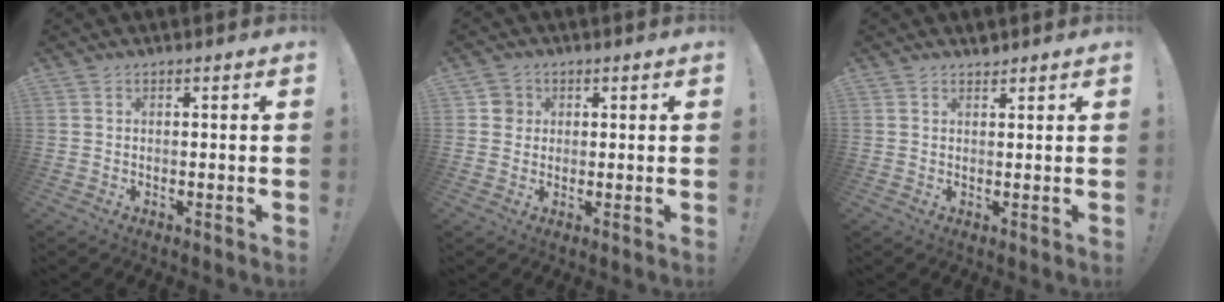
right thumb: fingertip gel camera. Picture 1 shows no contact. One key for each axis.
{"total": 3.6, "fx": 0.7, "fy": 3.4, "fz": 0.9, "tx": -0.012, "ty": 0.007, "tz": 0.014}
{"total": 1.5, "fx": 1.4, "fy": 0.5, "fz": 0.1, "tx": 0.006, "ty": -0.010, "tz": 0.026}